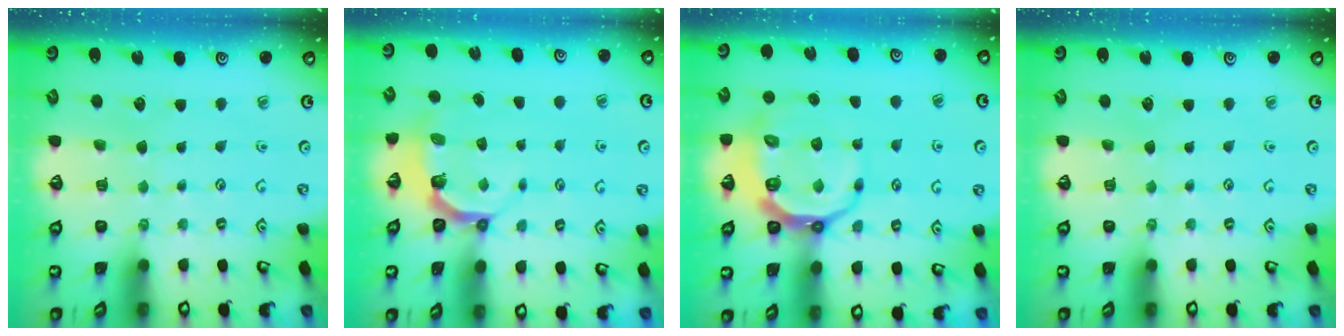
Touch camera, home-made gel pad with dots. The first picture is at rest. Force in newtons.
{"total": 4.6, "press": 3.5, "slide": 3.0}
{"total": 11.5, "press": 10.8, "slide": 3.9}
{"total": 0.0}